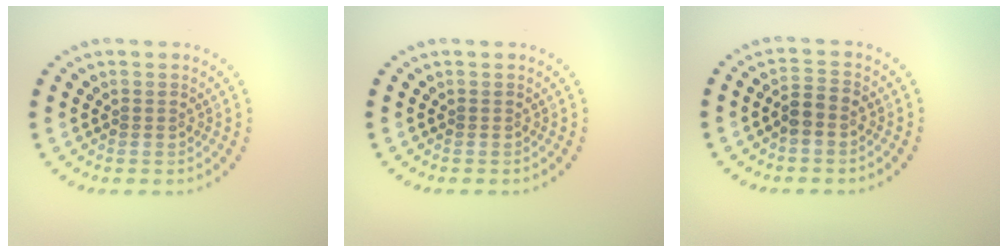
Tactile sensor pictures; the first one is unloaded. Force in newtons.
{"total": 0.0}
{"total": 1.8, "press": 1.7, "slide": 0.6}